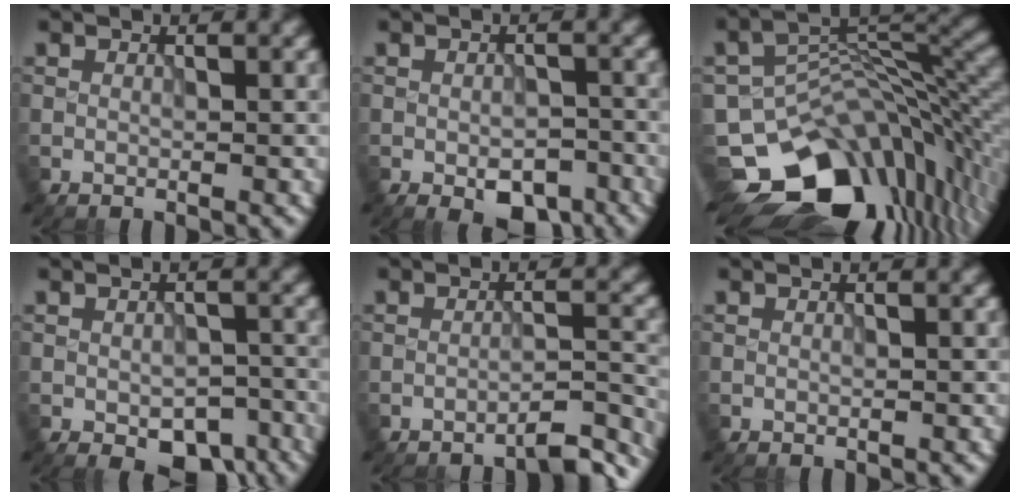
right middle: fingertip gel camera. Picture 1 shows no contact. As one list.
[{"total": 4.3, "force": [-2.2, 2.3, 2.9], "torque": [-0.037, -0.006, -0.029]}, {"total": 13.6, "force": [-6.4, 7.9, 9.0], "torque": [-0.159, -0.017, -0.090]}, {"total": 5.0, "force": [-2.5, 2.8, 3.3], "torque": [-0.042, -0.017, -0.024]}, {"total": 3.6, "force": [-3.2, 0.5, 1.8], "torque": [-0.016, 0.012, -0.051]}, {"total": 0.0}]